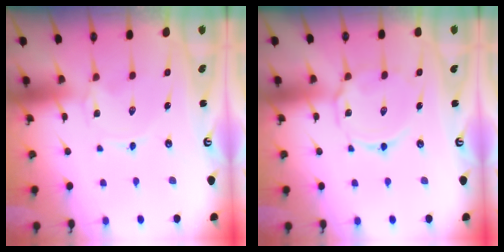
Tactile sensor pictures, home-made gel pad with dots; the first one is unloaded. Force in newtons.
{"total": 7.9, "press": 7.9, "slide": 0.5}